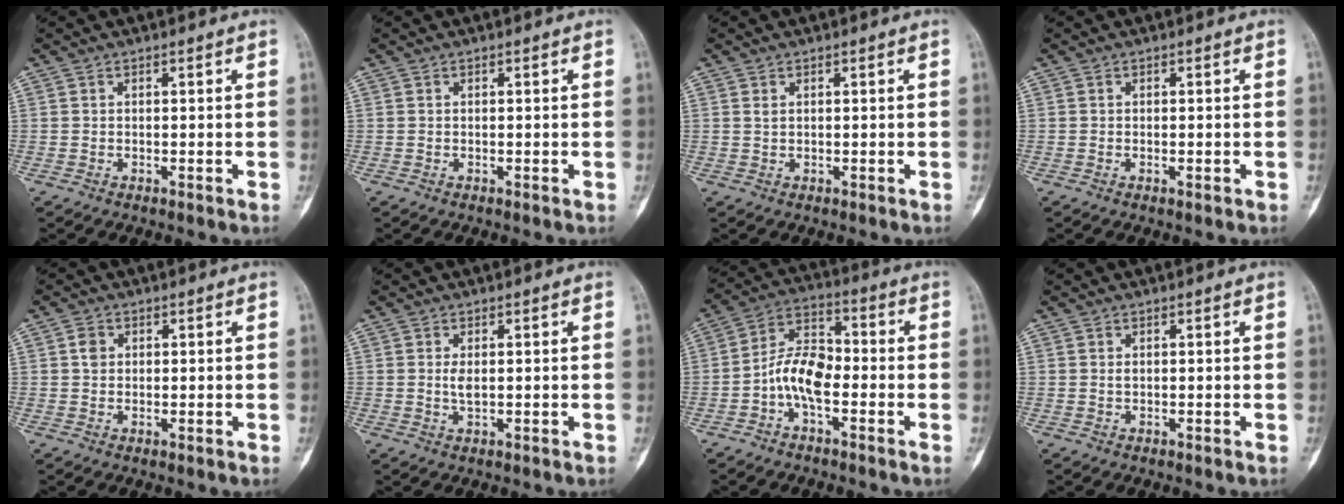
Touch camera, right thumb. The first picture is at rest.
{"total": 0.0}
{"total": 0.8, "force": [0.2, 0.5, 0.7], "torque": [-0.016, 0.003, 0.006]}
{"total": 0.7, "force": [-0.3, 0.2, 0.6], "torque": [-0.005, -0.001, -0.004]}
{"total": 2.1, "force": [0.5, 1.8, 1.1], "torque": [-0.009, 0.000, 0.005]}
{"total": 1.9, "force": [0.0, 0.8, 1.8], "torque": [-0.039, -0.003, 0.002]}
{"total": 9.2, "force": [-2.7, 4.8, 7.4], "torque": [-0.132, 0.039, -0.059]}
{"total": 0.5, "force": [0.1, 0.3, 0.4], "torque": [-0.008, 0.001, 0.003]}